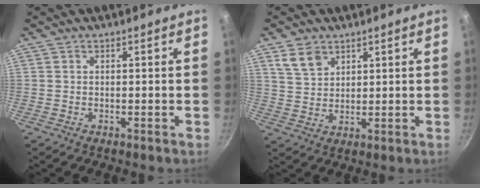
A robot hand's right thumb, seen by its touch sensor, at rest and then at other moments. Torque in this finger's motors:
{"motor_torque": [0.04, 0.27, 0.12, 0.00, 0.06]}